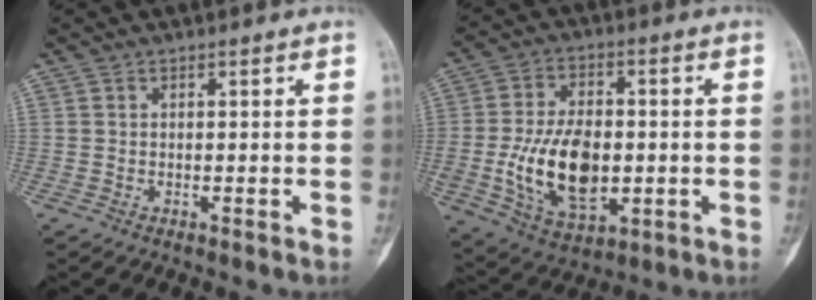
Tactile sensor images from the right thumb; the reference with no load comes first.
{"total": 16.0, "force": [-1.8, 9.5, 12.8], "torque": [-0.215, 0.000, -0.017]}